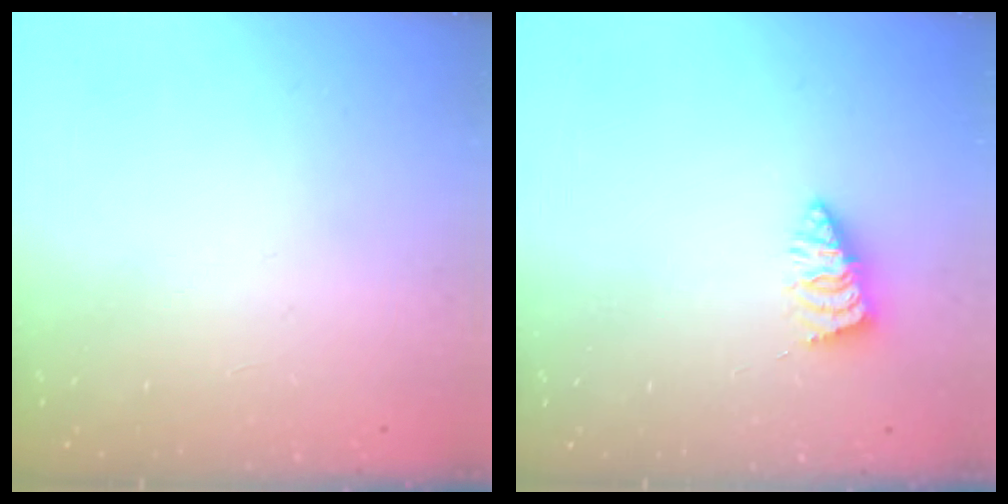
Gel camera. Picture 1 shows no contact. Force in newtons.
{"total": 2.0, "press": 2.0, "slide": 0.2}